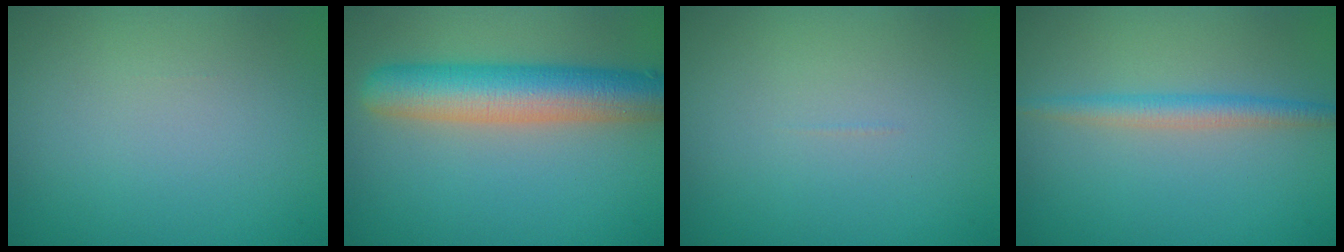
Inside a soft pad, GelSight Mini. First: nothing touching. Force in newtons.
{"total": 7.6, "press": 7.6, "slide": 0.4}
{"total": 0.0}
{"total": 2.3, "press": 2.3, "slide": 0.1}